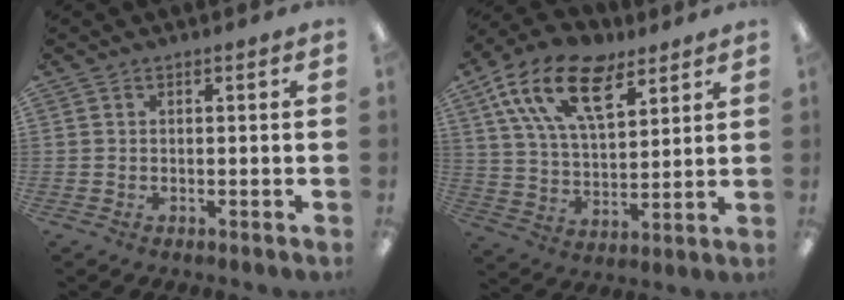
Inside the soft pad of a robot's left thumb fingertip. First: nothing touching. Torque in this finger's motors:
{"motor_torque": [0.90, 0.93, 1.38, -1.39, 0.43]}